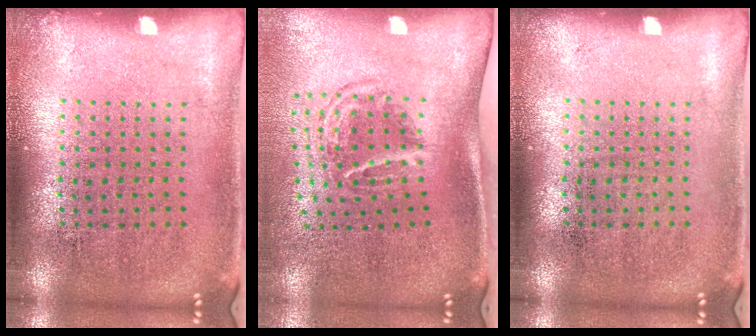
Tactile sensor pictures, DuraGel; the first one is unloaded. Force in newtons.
{"total": 1.8, "press": 1.1, "slide": 1.5}
{"total": 0.0}